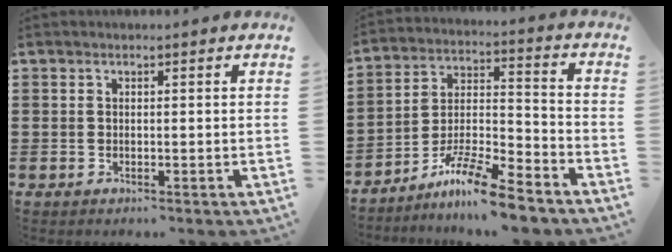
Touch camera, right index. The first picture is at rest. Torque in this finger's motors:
{"motor_torque": [0.13, 0.11, 0.47, 0.05]}